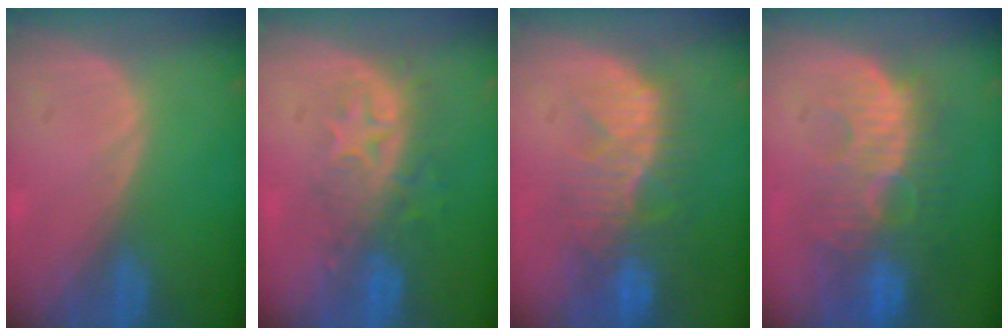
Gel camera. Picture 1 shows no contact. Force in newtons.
{"total": 8.2, "press": 7.3, "slide": 3.8}
{"total": 10.3, "press": 8.8, "slide": 5.4}
{"total": 10.7, "press": 9.7, "slide": 4.6}